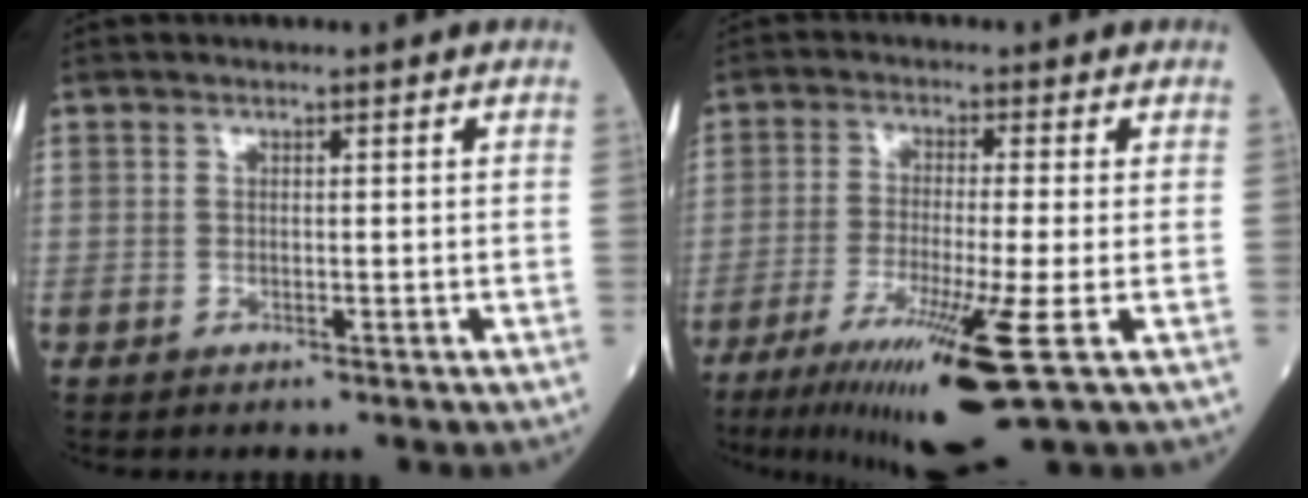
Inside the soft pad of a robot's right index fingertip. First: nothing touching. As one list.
[{"total": 12.5, "force": [-6.3, -0.7, 10.8], "torque": [-0.193, -0.041, -0.107]}]